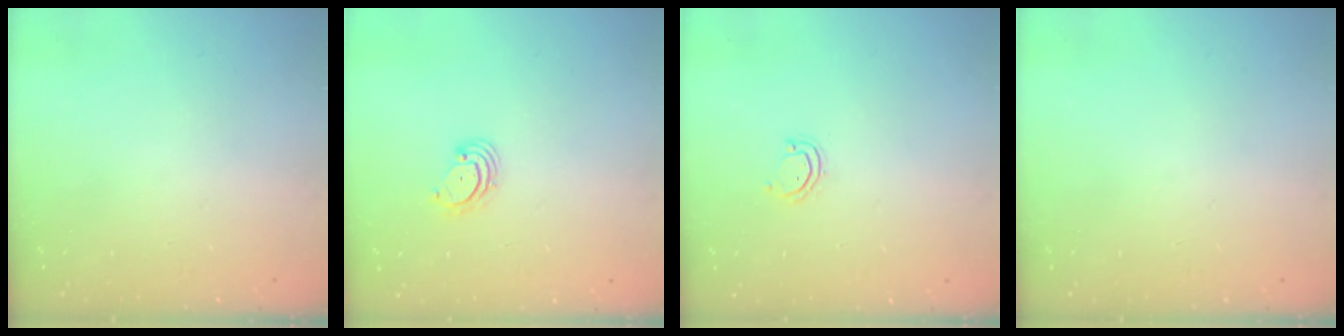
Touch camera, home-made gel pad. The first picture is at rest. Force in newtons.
{"total": 2.9, "press": 2.9, "slide": 0.4}
{"total": 3.5, "press": 3.5, "slide": 0.3}
{"total": 0.0}